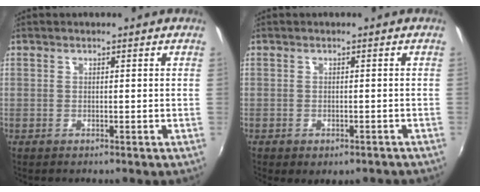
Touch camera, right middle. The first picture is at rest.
{"total": 4.0, "force": [-2.7, 2.0, 2.2], "torque": [-0.042, -0.022, -0.031]}